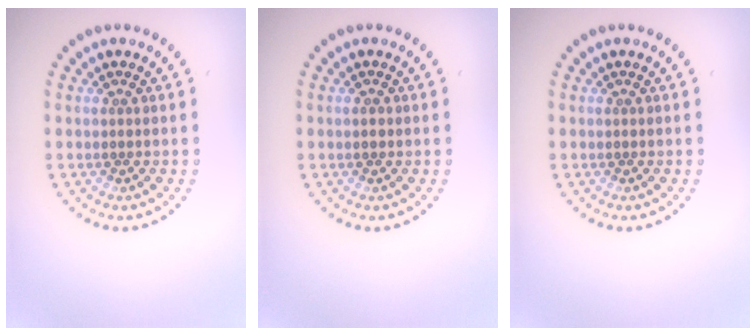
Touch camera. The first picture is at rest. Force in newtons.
{"total": 1.0, "press": 1.0, "slide": 0.1}
{"total": 0.0}